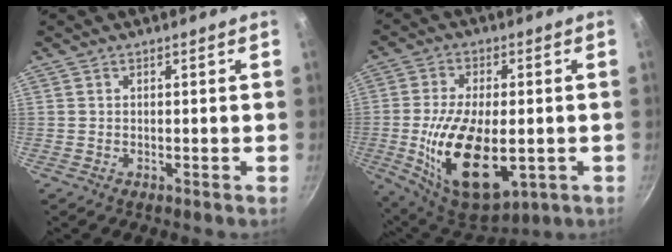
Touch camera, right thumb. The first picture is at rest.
{"total": 19.7, "force": [-3.7, 10.0, 16.6], "torque": [-0.290, -0.012, -0.038]}